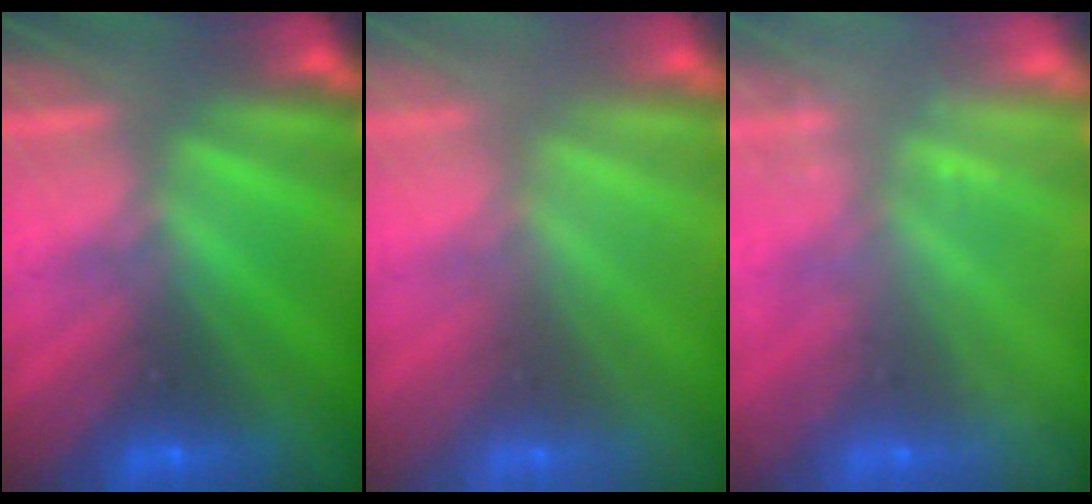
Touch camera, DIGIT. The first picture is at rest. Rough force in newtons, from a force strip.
{"total": 2.7}
{"total": 2.3}